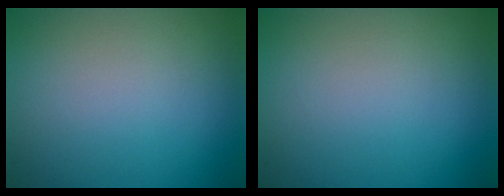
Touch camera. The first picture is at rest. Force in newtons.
{"total": 0.0}